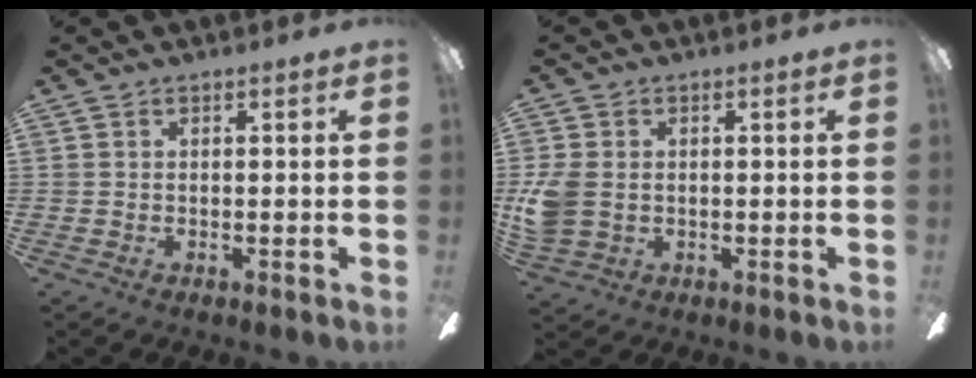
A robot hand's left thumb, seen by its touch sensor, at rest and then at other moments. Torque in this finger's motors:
{"motor_torque": [0.30, 0.94, 0.63, -0.62, 0.09]}